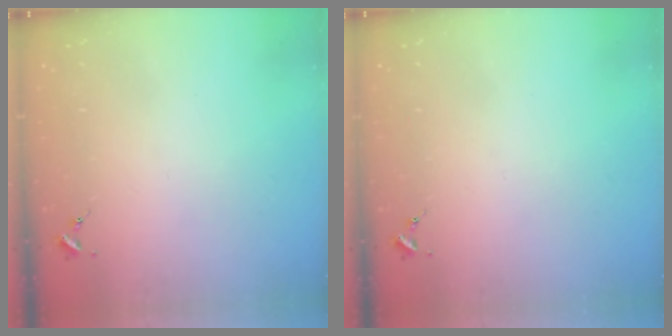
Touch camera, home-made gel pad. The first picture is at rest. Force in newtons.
{"total": 0.0}